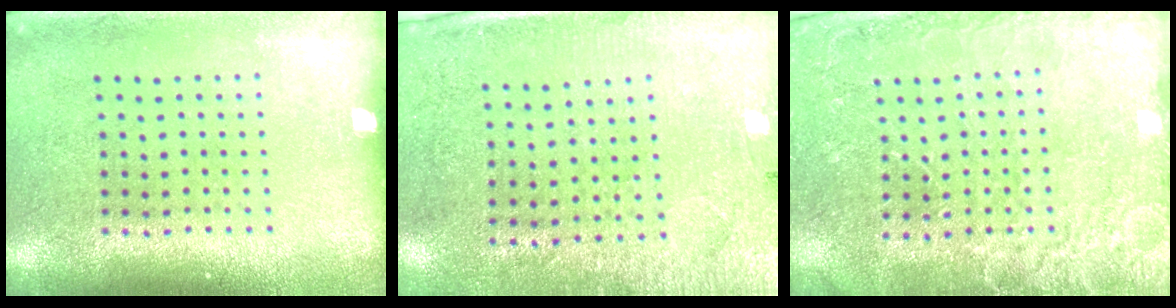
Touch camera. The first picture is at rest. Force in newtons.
{"total": 2.8, "press": 2.6, "slide": 1.1}
{"total": 2.8, "press": 2.8, "slide": 0.2}